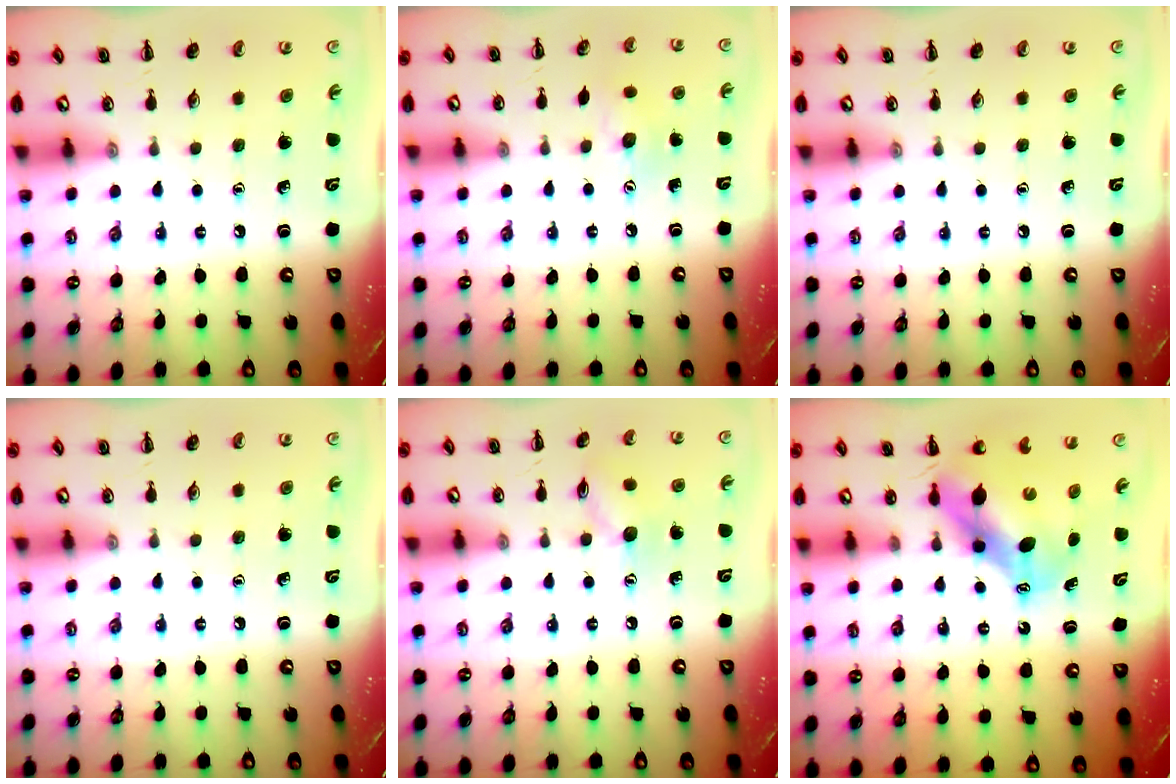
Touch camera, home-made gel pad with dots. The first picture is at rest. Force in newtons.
{"total": 6.6, "press": 6.6, "slide": 1.0}
{"total": 0.0}
{"total": 0.0}
{"total": 7.8, "press": 7.7, "slide": 0.9}
{"total": 6.9, "press": 6.7, "slide": 1.3}